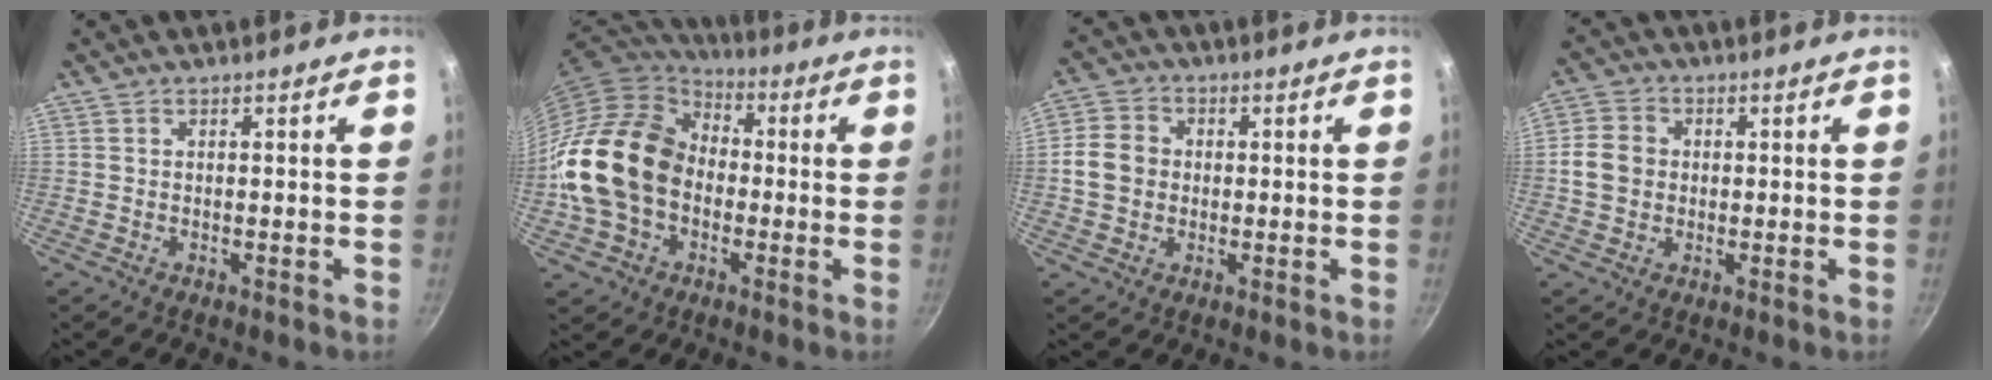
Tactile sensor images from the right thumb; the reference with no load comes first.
{"total": 20.0, "force": [-2.2, 15.2, 12.8], "torque": [-0.219, 0.047, -0.046]}
{"total": 6.8, "force": [-0.1, 5.8, 3.4], "torque": [-0.044, 0.010, -0.014]}
{"total": 6.1, "force": [0.0, 5.2, 3.1], "torque": [-0.041, 0.007, -0.010]}